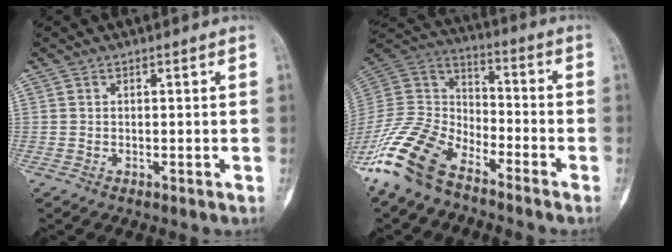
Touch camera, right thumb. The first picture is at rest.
{"total": 16.2, "force": [-11.4, 7.7, 8.5], "torque": [-0.168, 0.066, -0.229]}